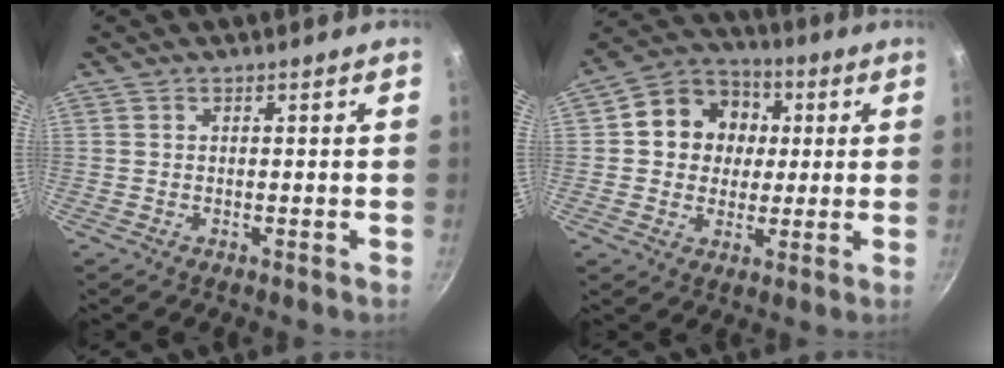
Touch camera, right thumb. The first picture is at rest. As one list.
[{"total": 12.8, "force": [2.0, 11.1, 5.9], "torque": [-0.067, 0.014, 0.020]}]